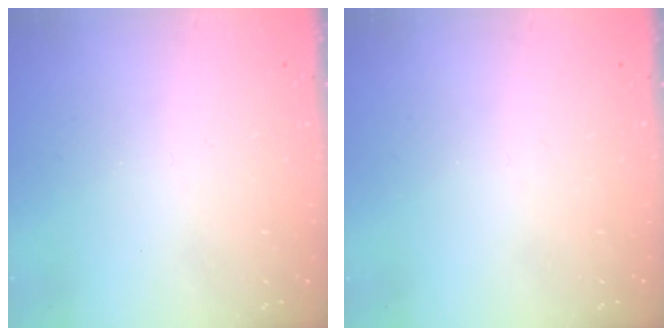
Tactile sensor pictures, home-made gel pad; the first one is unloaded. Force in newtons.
{"total": 0.0}